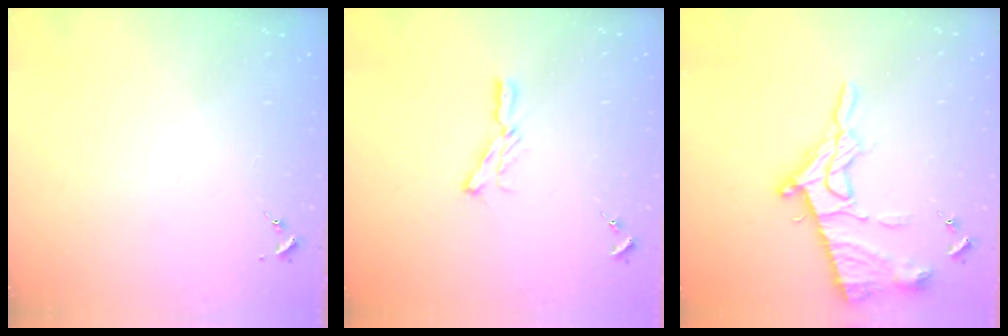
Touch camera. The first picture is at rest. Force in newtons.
{"total": 6.4, "press": 6.3, "slide": 0.6}
{"total": 15.7, "press": 15.7, "slide": 1.3}